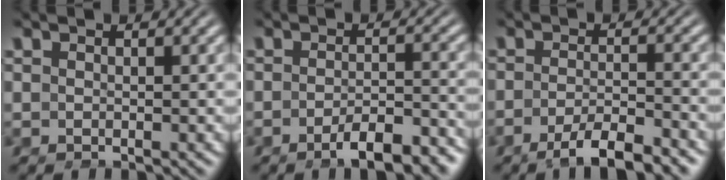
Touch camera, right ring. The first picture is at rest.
{"total": 4.7, "force": [-3.9, 0.5, 2.6], "torque": [-0.026, -0.005, -0.064]}
{"total": 4.2, "force": [-3.2, 0.2, 2.6], "torque": [-0.027, -0.007, -0.051]}